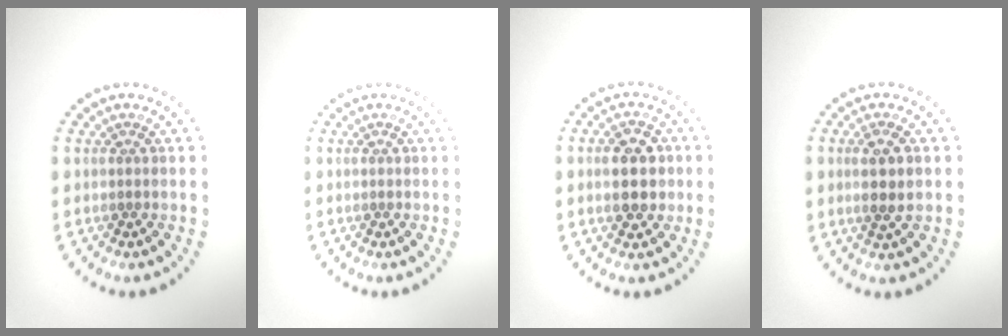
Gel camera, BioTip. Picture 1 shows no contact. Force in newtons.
{"total": 0.0}
{"total": 4.5, "press": 4.5, "slide": 0.1}
{"total": 2.6, "press": 2.5, "slide": 0.7}